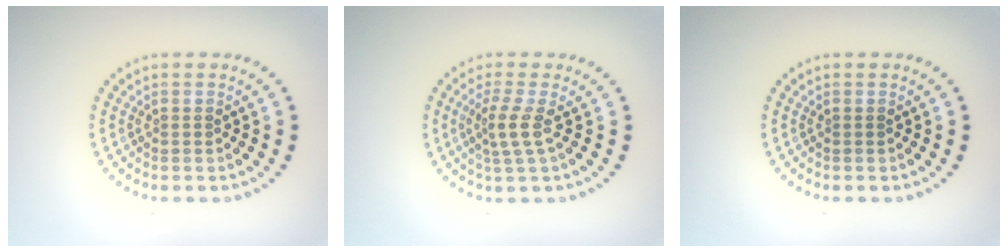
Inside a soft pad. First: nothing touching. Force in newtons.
{"total": 2.2, "press": 1.6, "slide": 1.6}
{"total": 0.0}